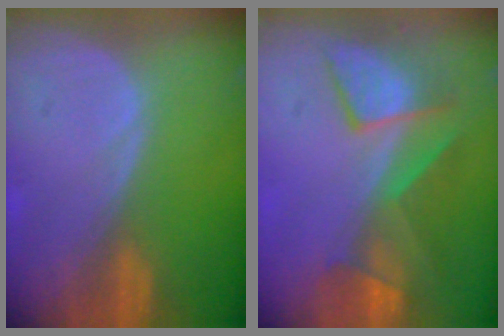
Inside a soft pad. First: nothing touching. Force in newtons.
{"total": 7.6, "press": 7.5, "slide": 1.1}